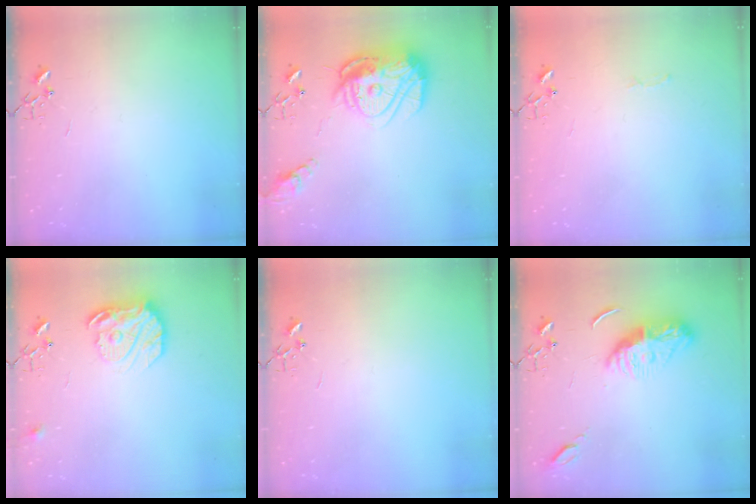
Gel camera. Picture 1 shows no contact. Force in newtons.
{"total": 18.8, "press": 18.8, "slide": 1.8}
{"total": 2.8, "press": 2.8, "slide": 0.4}
{"total": 16.2, "press": 16.1, "slide": 1.4}
{"total": 0.0}
{"total": 11.3, "press": 11.3, "slide": 0.3}